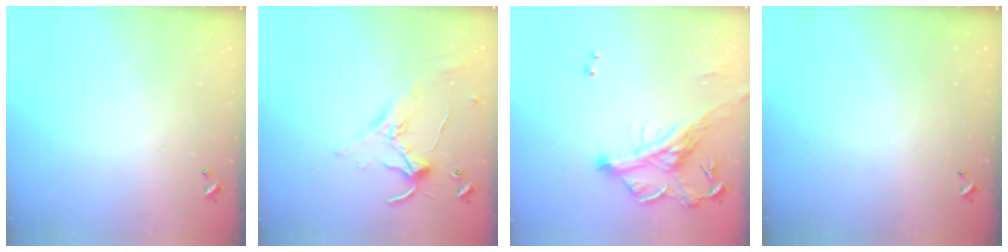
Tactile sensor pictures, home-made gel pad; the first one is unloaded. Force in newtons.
{"total": 1.0, "press": 0.5, "slide": 0.8}
{"total": 5.2, "press": 4.8, "slide": 1.8}
{"total": 0.0}